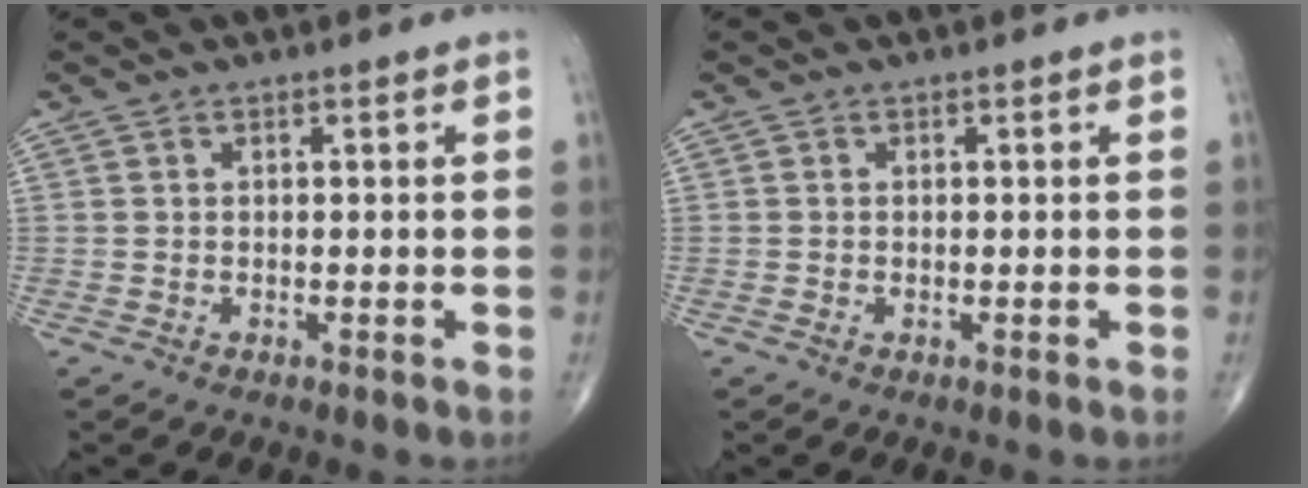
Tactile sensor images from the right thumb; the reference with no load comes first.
{"total": 0.0}